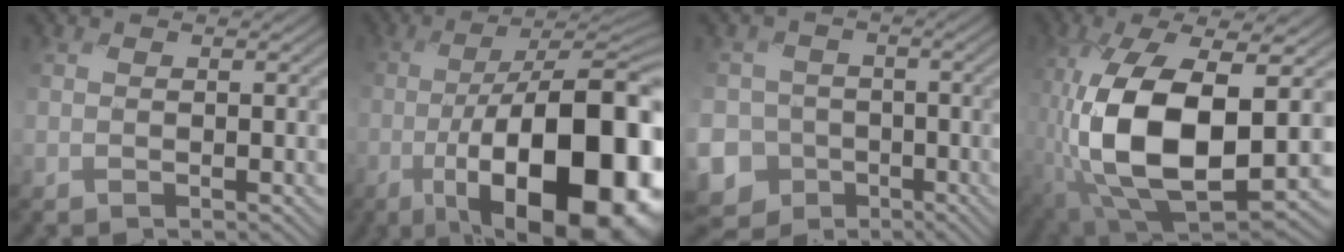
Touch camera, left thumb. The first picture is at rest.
{"total": 20.2, "force": [-6.7, 7.7, 17.5], "torque": [-0.244, -0.013, -0.107]}
{"total": 12.1, "force": [-6.5, 10.1, 1.2], "torque": [-0.078, -0.038, -0.122]}
{"total": 14.0, "force": [-2.0, 7.0, 11.9], "torque": [-0.264, -0.033, -0.032]}